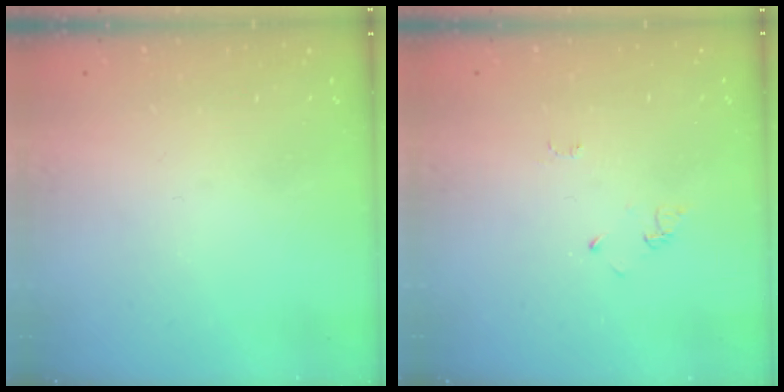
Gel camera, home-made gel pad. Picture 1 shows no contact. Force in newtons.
{"total": 2.6, "press": 2.6, "slide": 0.4}